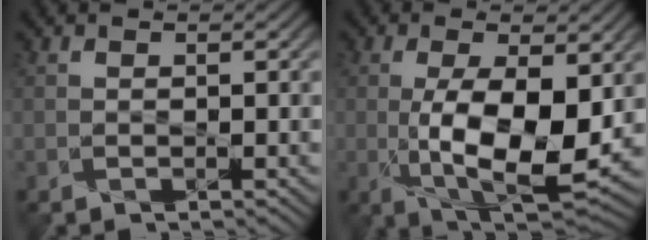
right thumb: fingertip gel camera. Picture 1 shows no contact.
{"total": 10.7, "force": [-0.9, 4.9, 9.5], "torque": [-0.166, -0.014, -0.008]}